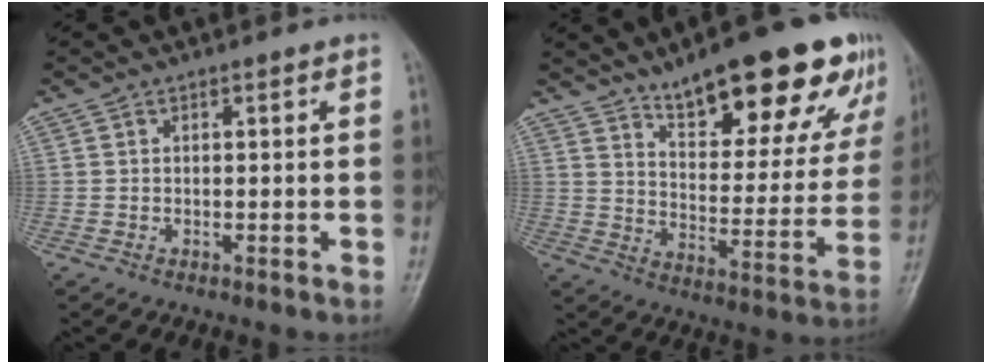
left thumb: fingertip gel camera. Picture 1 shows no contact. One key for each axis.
{"total": 23.5, "fx": 15.4, "fy": 7.8, "fz": 16.0, "tx": -0.175, "ty": -0.056, "tz": 0.229}